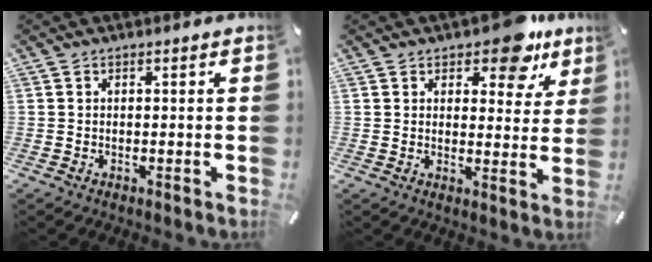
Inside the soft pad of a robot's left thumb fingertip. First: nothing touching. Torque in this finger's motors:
{"motor_torque": [1.34, 1.33, 0.81, -1.04, 0.17]}